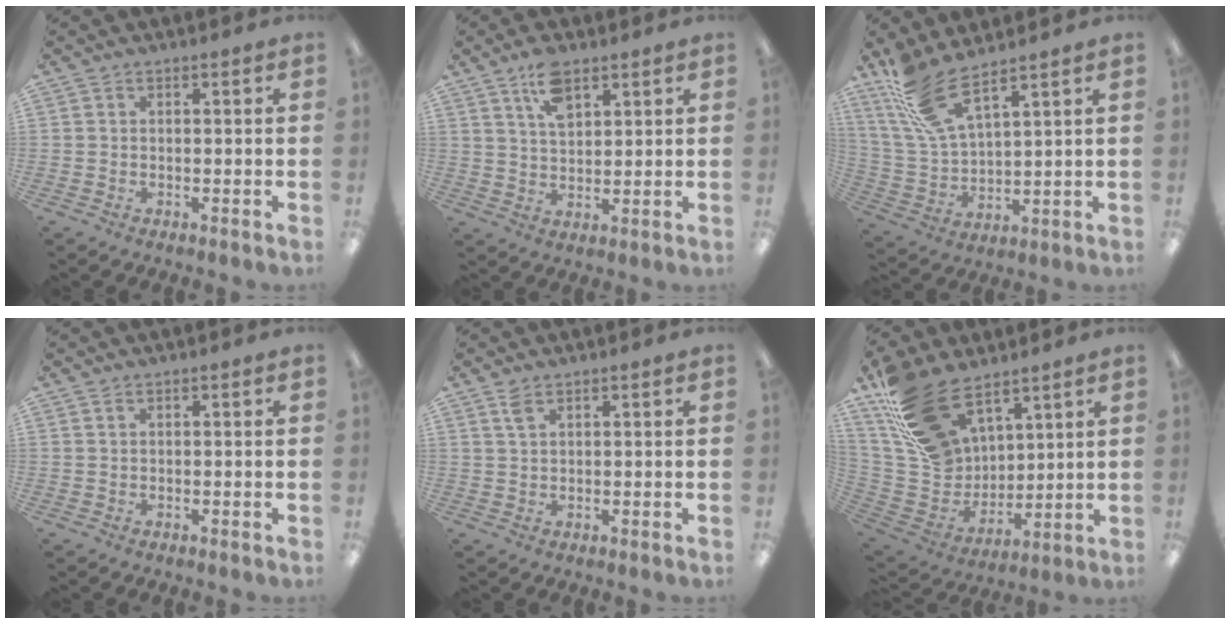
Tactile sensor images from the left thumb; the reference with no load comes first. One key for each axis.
{"total": 8.1, "fx": 5.2, "fy": 3.9, "fz": 4.9, "tx": -0.085, "ty": -0.013, "tz": 0.091}
{"total": 13.3, "fx": 9.7, "fy": 3.8, "fz": 8.3, "tx": -0.188, "ty": -0.042, "tz": 0.179}
{"total": 0.6, "fx": 0.4, "fy": 0.2, "fz": 0.4, "tx": -0.010, "ty": 0.003, "tz": 0.006}
{"total": 2.3, "fx": 1.6, "fy": 0.9, "fz": 1.4, "tx": -0.026, "ty": -0.003, "tz": 0.028}
{"total": 21.0, "fx": 14.0, "fy": 12.2, "fz": 9.9, "tx": -0.216, "ty": -0.072, "tz": 0.270}